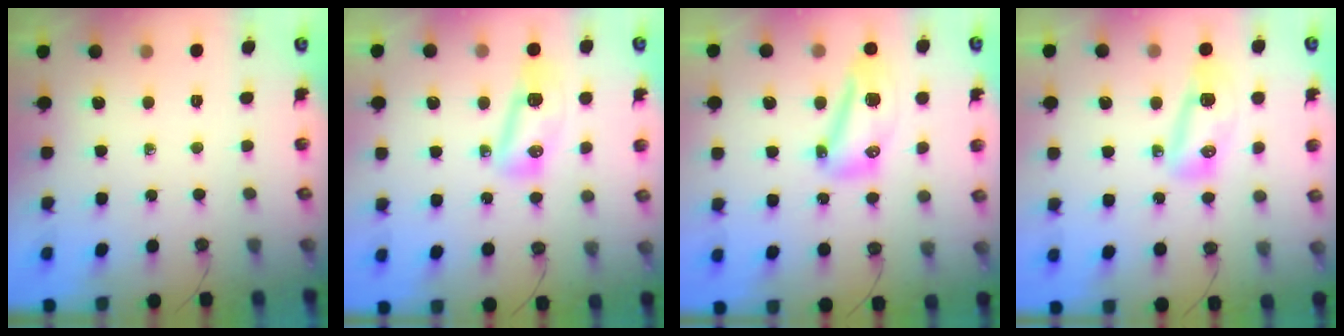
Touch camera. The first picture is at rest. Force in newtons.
{"total": 10.5, "press": 10.4, "slide": 1.3}
{"total": 13.1, "press": 13.1, "slide": 1.0}
{"total": 16.6, "press": 11.7, "slide": 11.7}